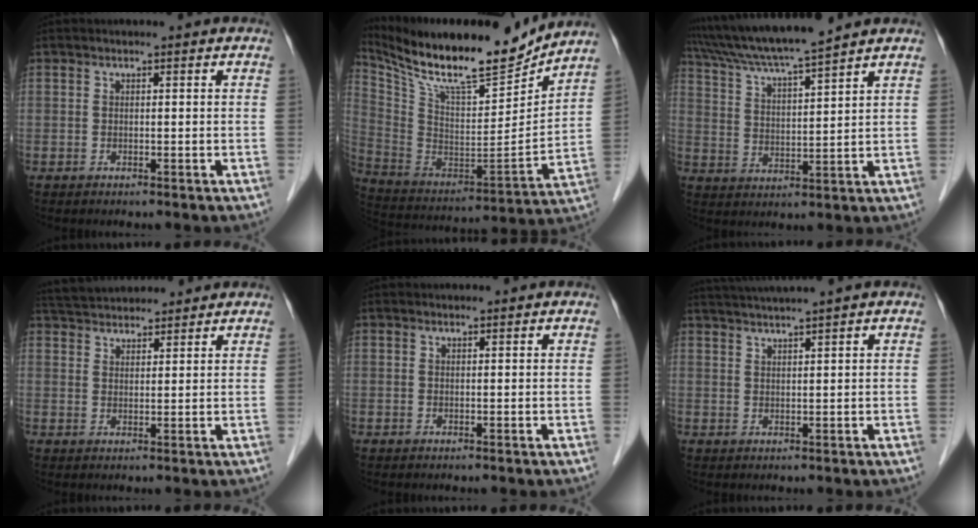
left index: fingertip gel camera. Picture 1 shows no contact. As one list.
[{"total": 22.2, "force": [19.2, 3.1, 10.6], "torque": [-0.209, -0.019, 0.327]}, {"total": 11.9, "force": [10.6, -1.1, 5.2], "torque": [-0.100, 0.014, 0.192]}, {"total": 10.0, "force": [9.5, 1.9, 2.6], "torque": [-0.047, 0.037, 0.154]}, {"total": 0.8, "force": [0.8, 0.1, 0.0], "torque": [-0.007, 0.006, 0.015]}, {"total": 5.9, "force": [5.2, -1.6, 2.3], "torque": [-0.040, 0.016, 0.091]}]